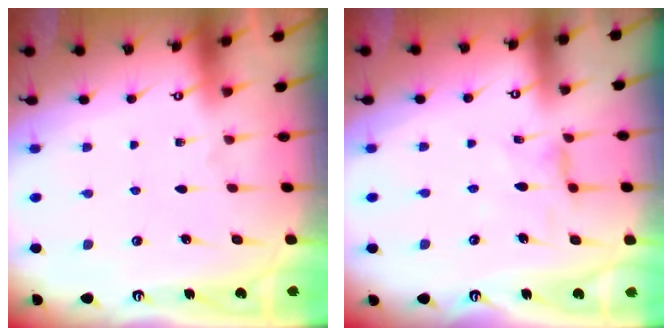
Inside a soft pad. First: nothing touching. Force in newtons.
{"total": 2.1, "press": 2.1, "slide": 0.5}